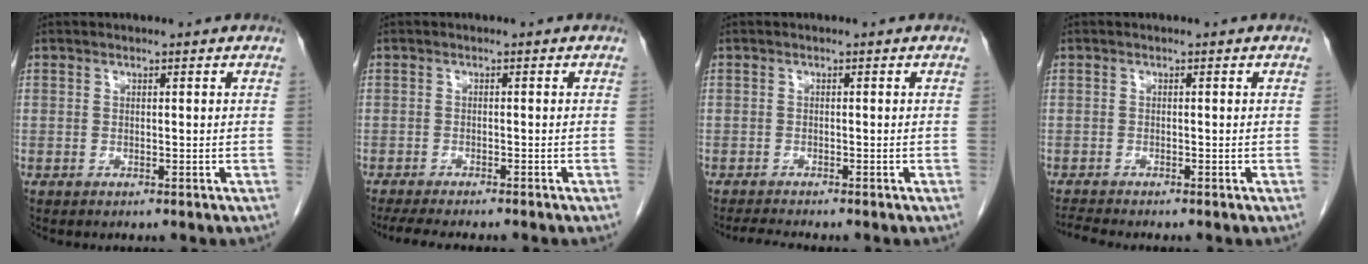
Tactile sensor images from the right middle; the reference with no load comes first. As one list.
[{"total": 8.3, "force": [-7.1, 1.1, 4.3], "torque": [-0.055, -0.012, -0.102]}, {"total": 2.0, "force": [-1.9, -0.5, 0.6], "torque": [-0.017, -0.011, -0.036]}, {"total": 1.7, "force": [-1.6, -0.7, 0.1], "torque": [-0.010, -0.012, -0.032]}]